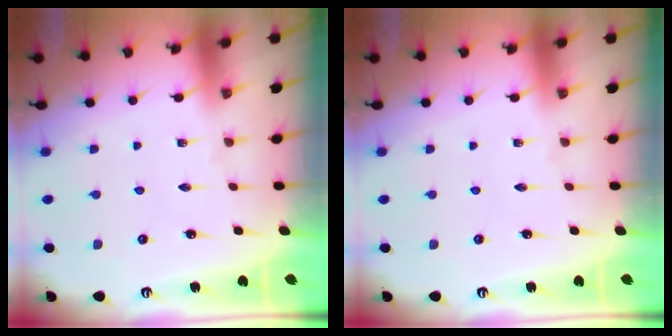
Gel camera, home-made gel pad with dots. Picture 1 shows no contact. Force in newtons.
{"total": 0.0}